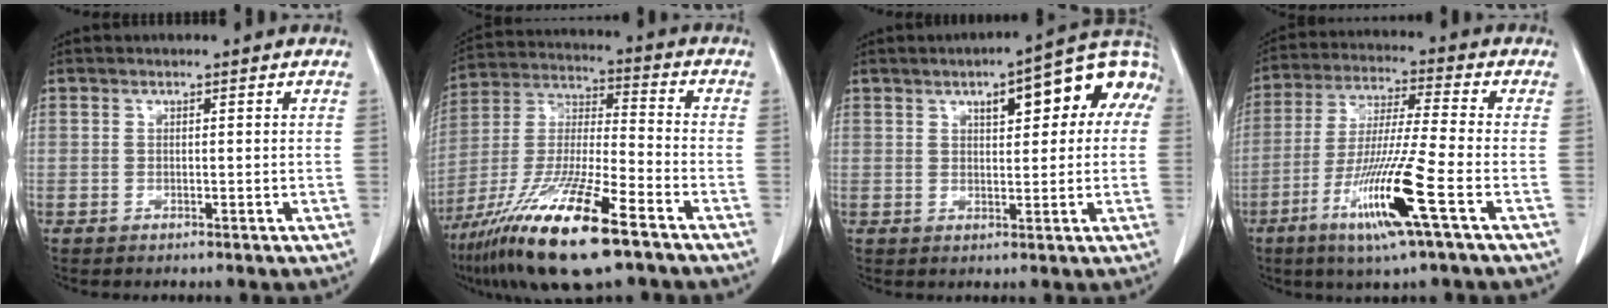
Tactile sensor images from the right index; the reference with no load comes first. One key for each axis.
{"total": 19.8, "fx": -11.8, "fy": 2.5, "fz": 15.6, "tx": -0.321, "ty": -0.042, "tz": -0.215}
{"total": 12.0, "fx": 3.9, "fy": 3.6, "fz": 10.8, "tx": -0.136, "ty": 0.036, "tz": 0.044}
{"total": 13.8, "fx": -5.9, "fy": -0.8, "fz": 12.5, "tx": -0.250, "ty": -0.024, "tz": -0.113}